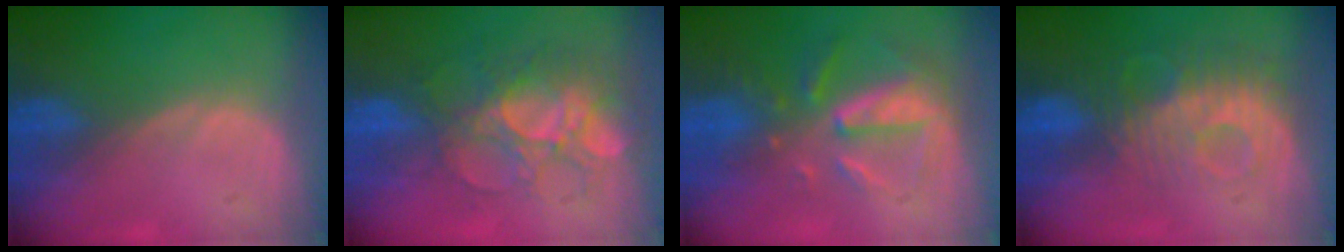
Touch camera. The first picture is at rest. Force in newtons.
{"total": 9.5, "press": 8.5, "slide": 4.2}
{"total": 8.1, "press": 7.3, "slide": 3.4}
{"total": 9.2, "press": 8.1, "slide": 4.5}